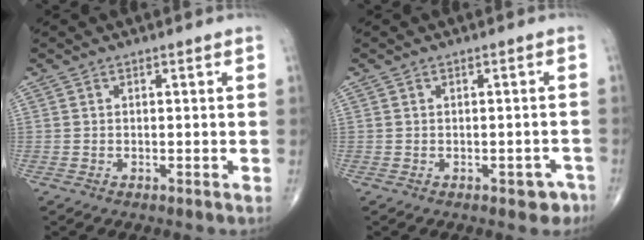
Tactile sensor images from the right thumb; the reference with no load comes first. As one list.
[{"total": 3.1, "force": [-1.8, 1.9, 1.6], "torque": [0.000, 0.014, -0.017]}]